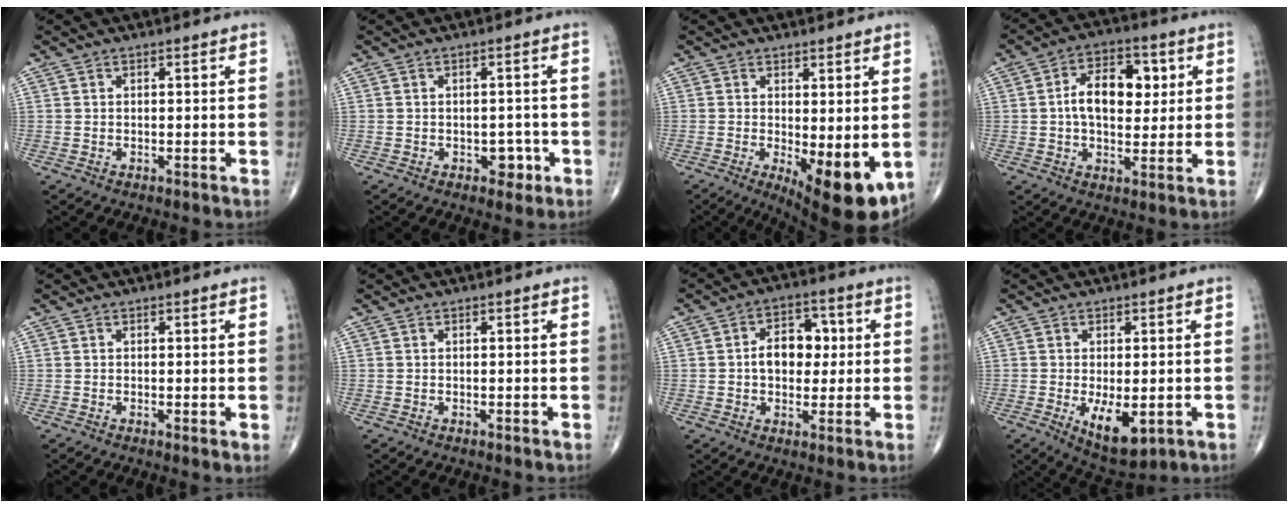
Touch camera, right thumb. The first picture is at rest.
{"total": 3.1, "force": [-1.2, 2.1, 1.8], "torque": [-0.003, 0.008, -0.014]}
{"total": 10.8, "force": [-2.1, 3.8, 9.9], "torque": [-0.128, -0.024, -0.018]}
{"total": 11.8, "force": [1.9, 7.2, 9.1], "torque": [-0.116, 0.008, 0.026]}
{"total": 1.0, "force": [0.1, 0.2, 1.0], "torque": [-0.018, -0.004, -0.001]}
{"total": 0.0}
{"total": 9.0, "force": [0.7, 6.3, 6.4], "torque": [-0.061, 0.015, 0.006]}
{"total": 8.1, "force": [-1.9, 3.7, 6.9], "torque": [-0.102, -0.015, -0.017]}